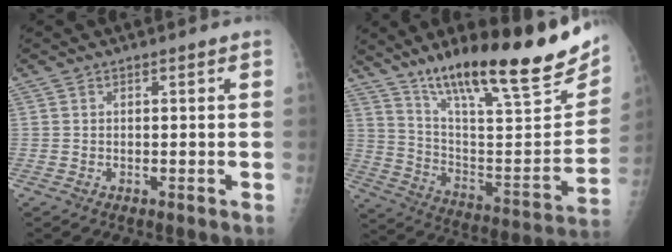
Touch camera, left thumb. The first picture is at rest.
{"total": 28.2, "force": [18.9, 6.1, 20.0], "torque": [-0.287, -0.067, 0.310]}